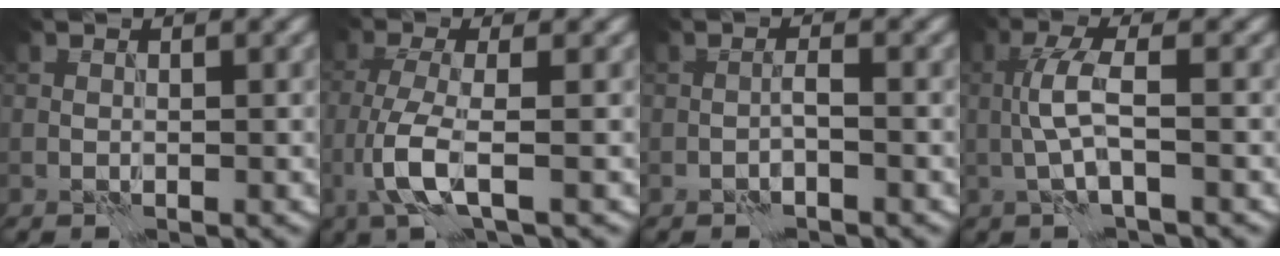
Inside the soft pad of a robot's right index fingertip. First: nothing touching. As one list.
[{"total": 4.5, "force": [-1.4, 1.3, 4.1], "torque": [-0.094, -0.003, -0.031]}, {"total": 1.1, "force": [-0.7, 0.1, 0.8], "torque": [-0.015, 0.006, -0.017]}, {"total": 3.6, "force": [-0.3, 0.8, 3.5], "torque": [-0.075, 0.006, -0.010]}]